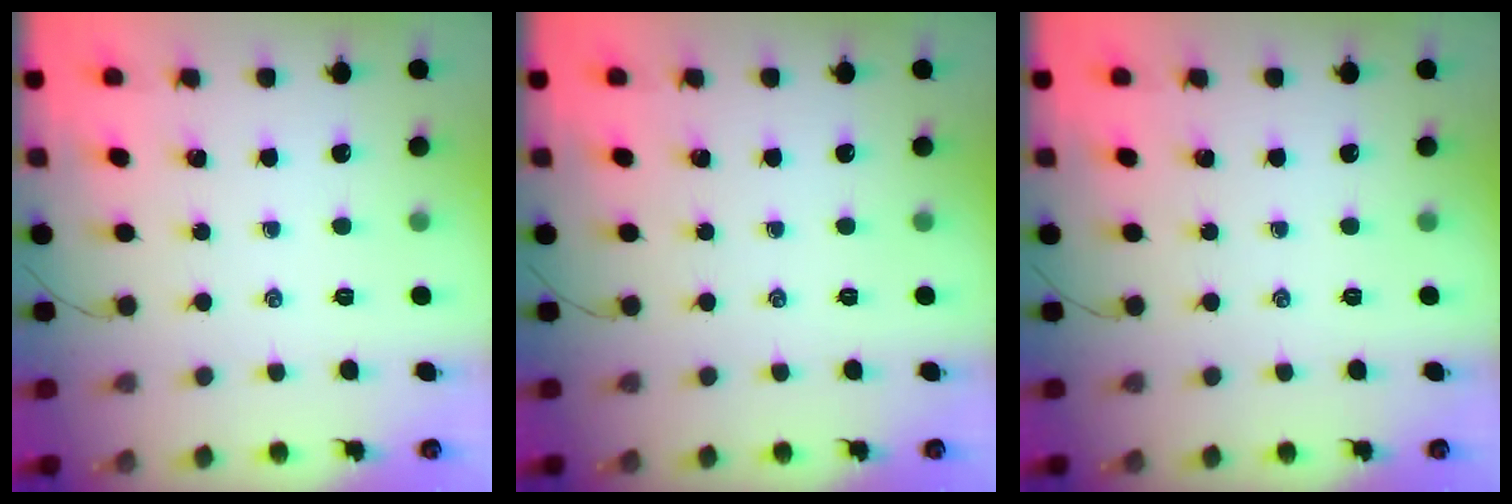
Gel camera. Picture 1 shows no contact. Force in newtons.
{"total": 0.0}
{"total": 0.0}